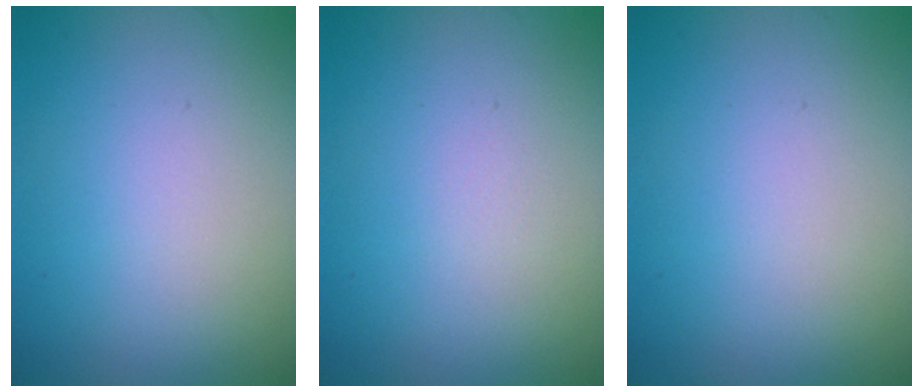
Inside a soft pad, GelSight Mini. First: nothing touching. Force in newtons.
{"total": 0.0}
{"total": 0.0}